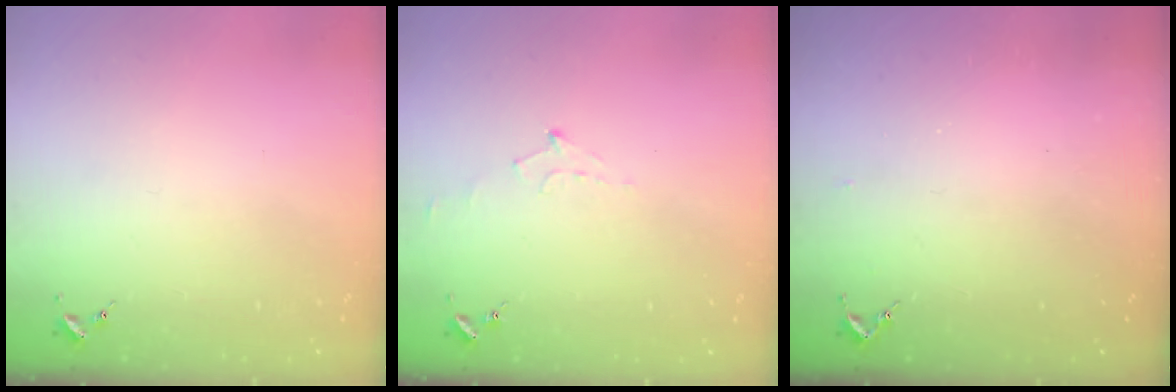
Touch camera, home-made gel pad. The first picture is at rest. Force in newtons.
{"total": 5.2, "press": 5.2, "slide": 0.6}
{"total": 2.6, "press": 2.5, "slide": 0.3}